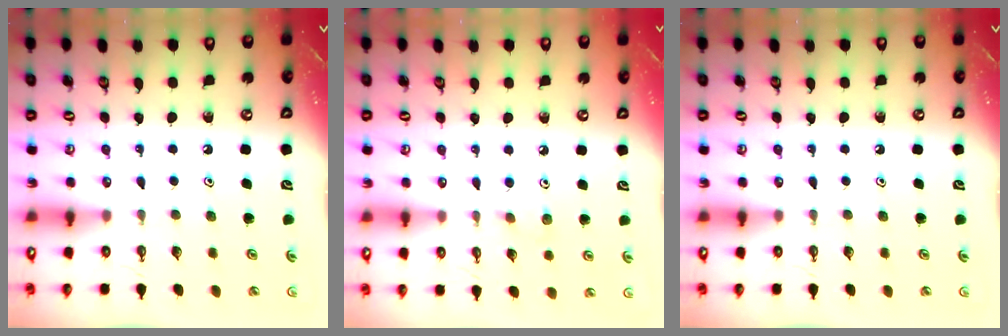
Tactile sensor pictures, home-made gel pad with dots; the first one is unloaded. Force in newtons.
{"total": 4.5, "press": 4.4, "slide": 0.5}
{"total": 0.0}